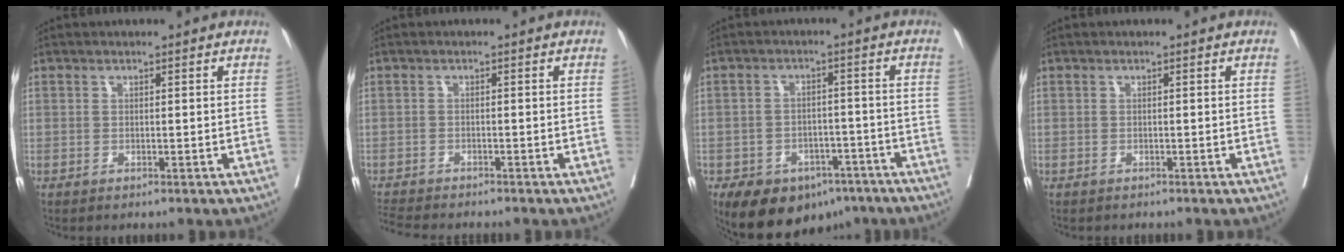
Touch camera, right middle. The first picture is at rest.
{"total": 5.9, "force": [-5.5, 0.6, 2.0], "torque": [-0.031, -0.013, -0.092]}
{"total": 12.1, "force": [-8.0, 7.4, 5.2], "torque": [-0.077, 0.015, -0.113]}
{"total": 0.8, "force": [-0.7, 0.2, 0.1], "torque": [-0.008, 0.000, -0.013]}